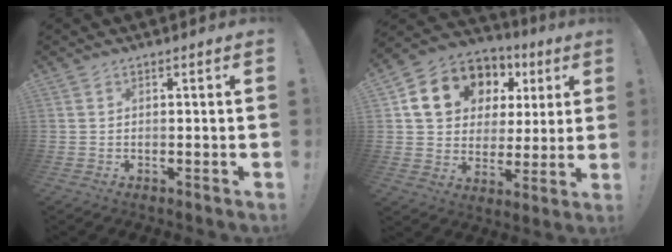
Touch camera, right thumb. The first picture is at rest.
{"total": 15.5, "force": [7.4, 11.8, 6.9], "torque": [-0.111, -0.033, 0.153]}